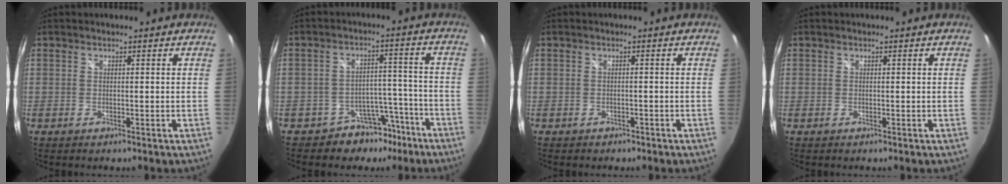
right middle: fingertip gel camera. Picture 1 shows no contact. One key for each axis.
{"total": 8.3, "fx": -6.3, "fy": 5.3, "fz": 1.2, "tx": -0.010, "ty": 0.037, "tz": -0.084}
{"total": 1.4, "fx": -1.0, "fy": 1.0, "fz": 0.2, "tx": -0.008, "ty": 0.000, "tz": -0.013}
{"total": 0.0}